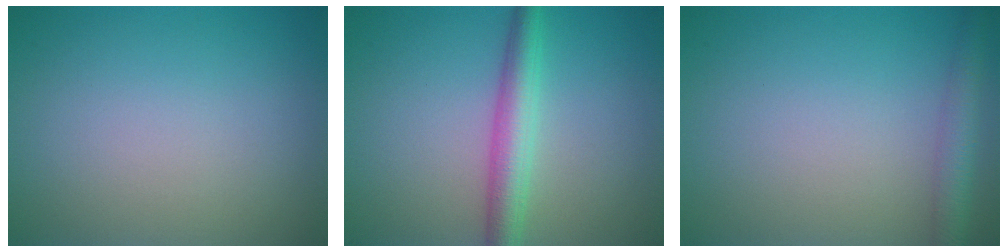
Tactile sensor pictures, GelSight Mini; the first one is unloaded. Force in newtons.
{"total": 3.8, "press": 3.8, "slide": 0.1}
{"total": 2.8, "press": 2.8, "slide": 0.1}